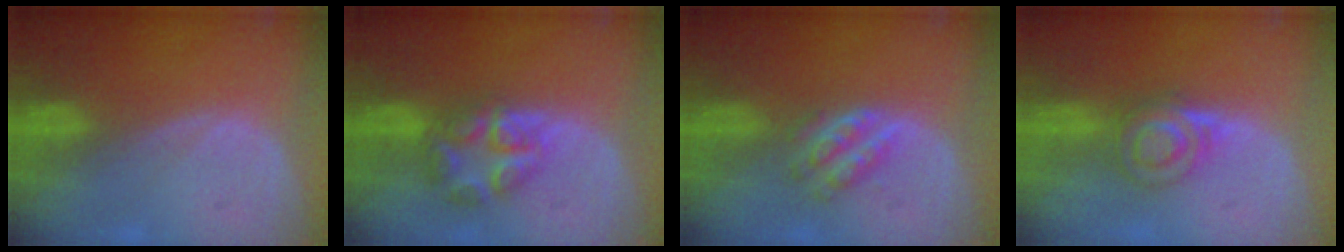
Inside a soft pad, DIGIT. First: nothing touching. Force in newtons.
{"total": 6.3, "press": 6.3, "slide": 0.1}
{"total": 4.2, "press": 4.2, "slide": 0.1}
{"total": 6.3, "press": 5.5, "slide": 3.1}